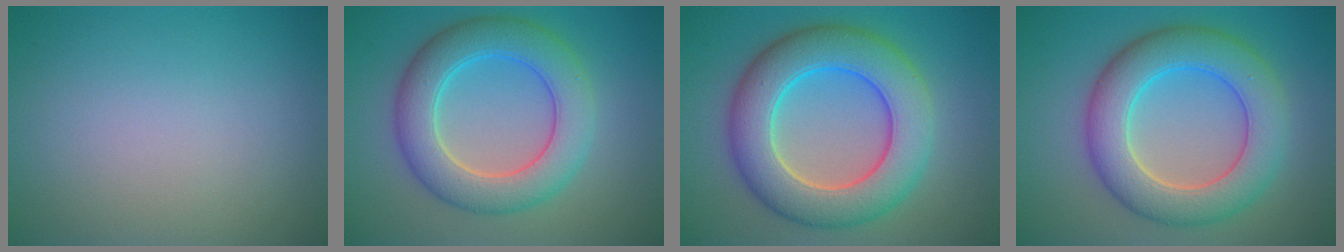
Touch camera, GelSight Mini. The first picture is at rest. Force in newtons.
{"total": 7.0, "press": 7.0, "slide": 0.3}
{"total": 9.4, "press": 9.4, "slide": 0.2}
{"total": 7.9, "press": 7.8, "slide": 0.4}